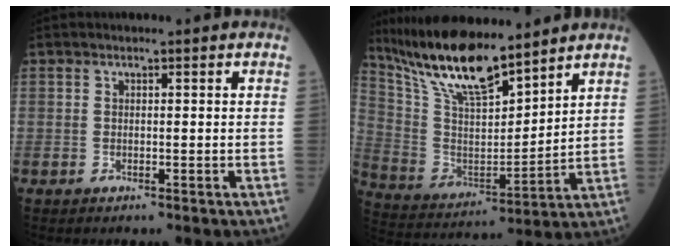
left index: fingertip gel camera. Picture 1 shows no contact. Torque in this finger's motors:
{"motor_torque": [0.32, -0.19, 0.32, 0.09]}